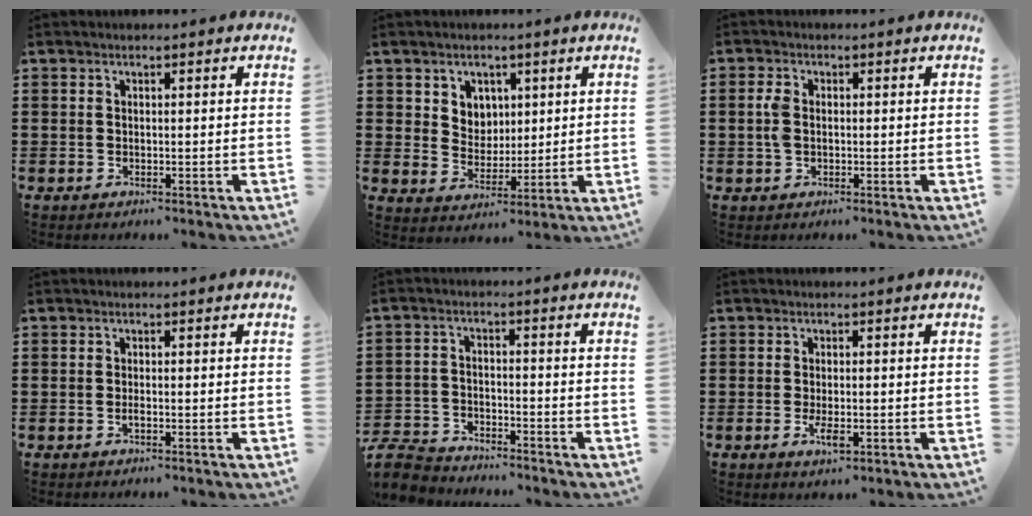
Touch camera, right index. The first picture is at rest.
{"total": 4.7, "force": [2.4, 4.0, 0.6], "torque": [-0.025, 0.006, 0.042]}
{"total": 2.8, "force": [0.1, 1.7, 2.2], "torque": [-0.061, 0.001, -0.004]}
{"total": 0.7, "force": [-0.3, 0.2, 0.7], "torque": [-0.012, -0.005, -0.004]}
{"total": 4.9, "force": [-4.8, 1.1, 0.6], "torque": [-0.032, 0.000, -0.102]}
{"total": 2.7, "force": [-0.8, 0.9, 2.4], "torque": [-0.057, -0.007, -0.019]}